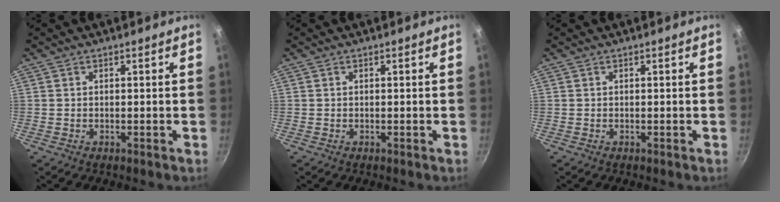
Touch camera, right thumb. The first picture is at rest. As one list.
[{"total": 0.0}, {"total": 0.0}]